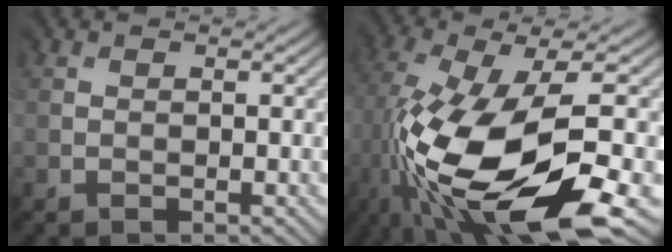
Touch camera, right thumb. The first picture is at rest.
{"total": 15.8, "force": [-4.5, 6.2, 13.9], "torque": [-0.281, -0.018, -0.076]}